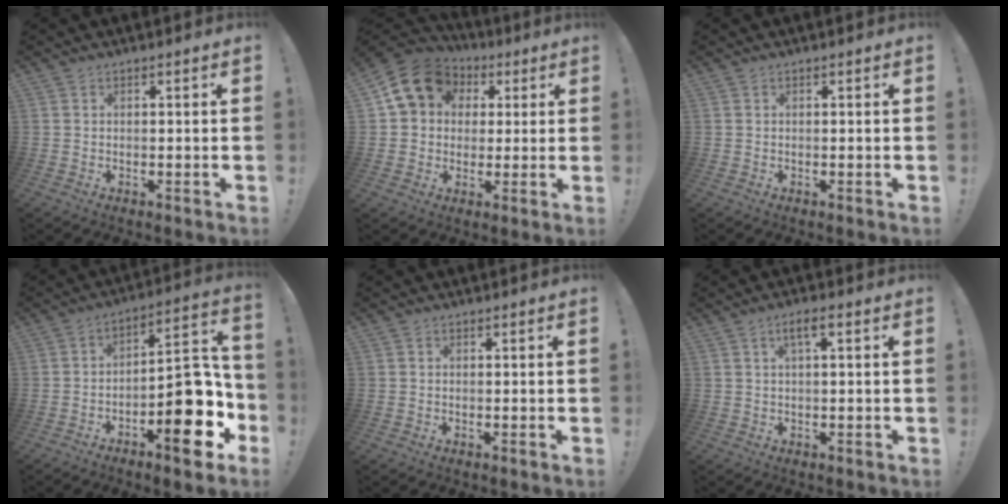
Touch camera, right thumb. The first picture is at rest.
{"total": 15.4, "force": [6.1, 11.9, 7.7], "torque": [-0.109, -0.018, 0.117]}
{"total": 0.0}
{"total": 17.9, "force": [-6.4, 7.7, 14.9], "torque": [-0.160, 0.042, -0.094]}
{"total": 0.0}
{"total": 3.6, "force": [1.1, 0.6, 3.3], "torque": [-0.061, 0.002, 0.016]}